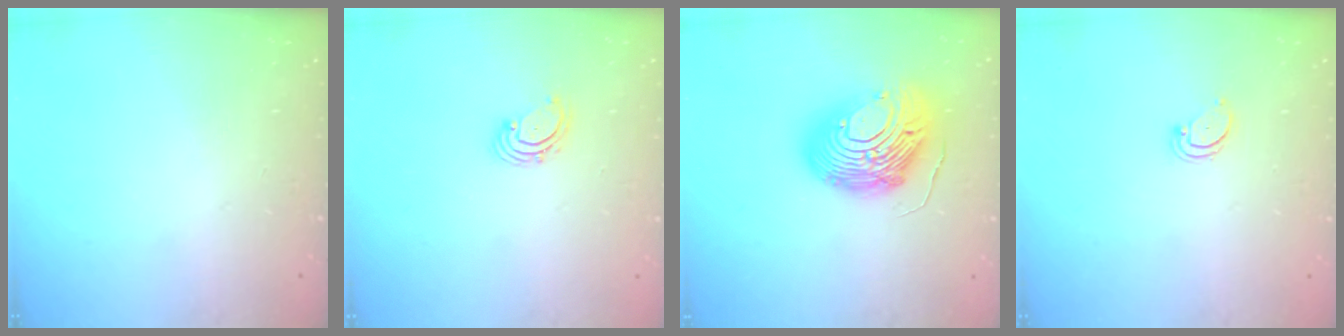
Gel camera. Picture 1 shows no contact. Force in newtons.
{"total": 1.8, "press": 1.7, "slide": 0.7}
{"total": 21.5, "press": 21.4, "slide": 2.2}
{"total": 1.8, "press": 1.8, "slide": 0.2}